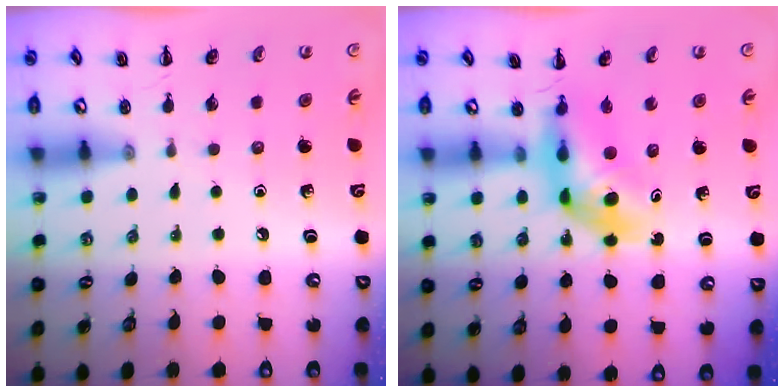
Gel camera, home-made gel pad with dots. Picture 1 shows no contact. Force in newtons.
{"total": 5.5, "press": 5.4, "slide": 1.0}